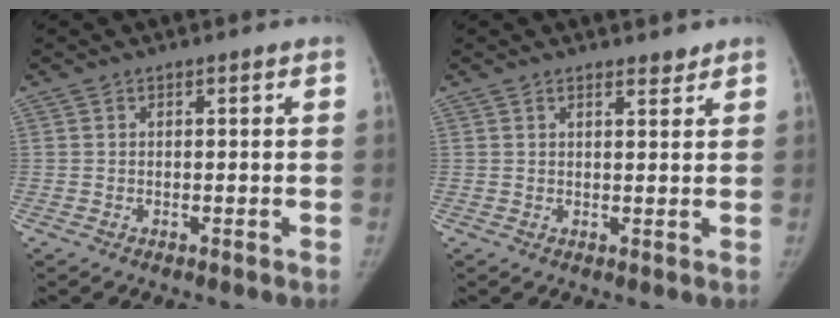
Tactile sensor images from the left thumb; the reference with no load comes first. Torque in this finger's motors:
{"motor_torque": [0.02, 0.02, -0.31, 0.12, -0.01]}